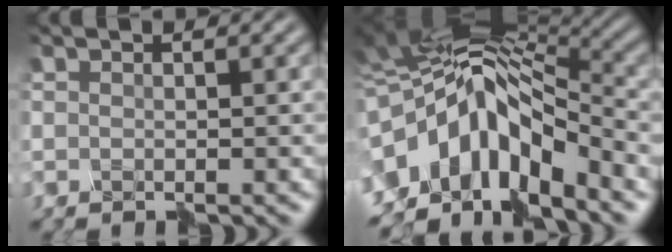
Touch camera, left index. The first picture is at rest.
{"total": 10.2, "force": [-3.2, 5.2, 8.2], "torque": [-0.142, 0.014, -0.063]}